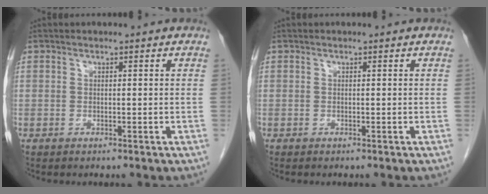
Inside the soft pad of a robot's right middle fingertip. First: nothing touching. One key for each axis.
{"total": 0.0}